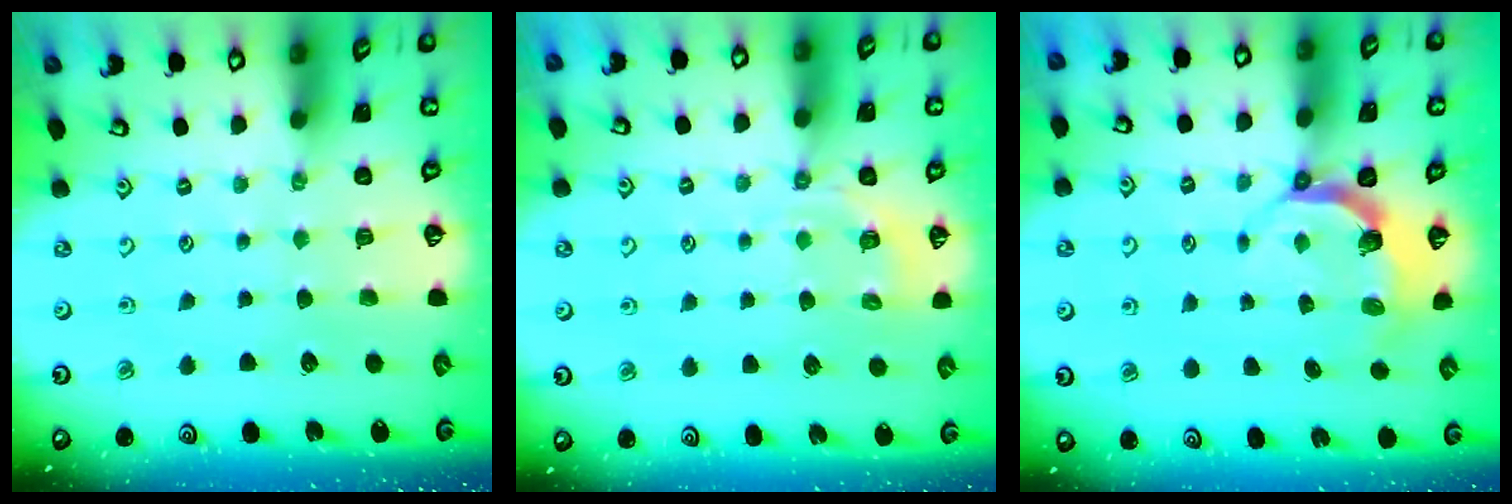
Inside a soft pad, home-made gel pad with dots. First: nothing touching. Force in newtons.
{"total": 3.8, "press": 3.4, "slide": 1.6}
{"total": 5.2, "press": 4.0, "slide": 3.4}